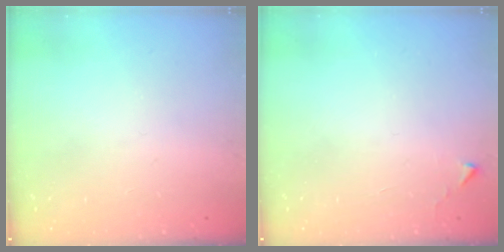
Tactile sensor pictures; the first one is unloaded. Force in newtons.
{"total": 2.7, "press": 2.6, "slide": 0.4}